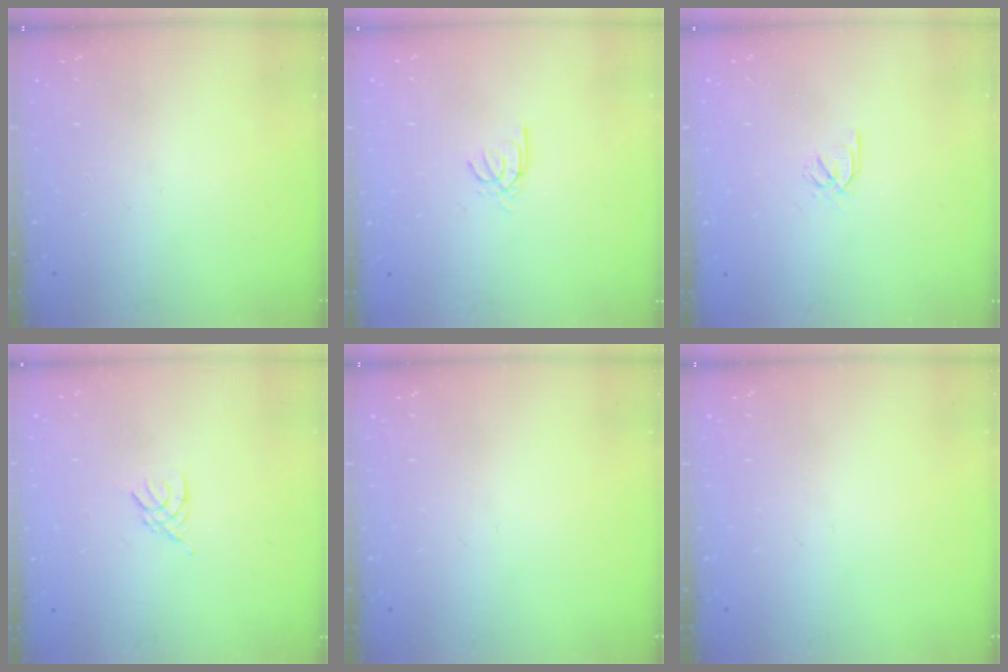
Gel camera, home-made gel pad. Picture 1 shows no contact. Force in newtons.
{"total": 2.6, "press": 2.6, "slide": 0.3}
{"total": 2.2, "press": 2.1, "slide": 0.6}
{"total": 2.4, "press": 2.3, "slide": 0.5}
{"total": 0.0}
{"total": 0.0}